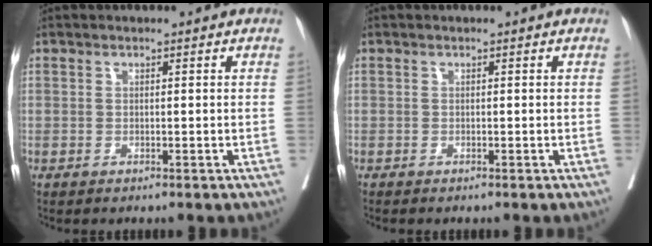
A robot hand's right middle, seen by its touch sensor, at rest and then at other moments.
{"total": 0.0}